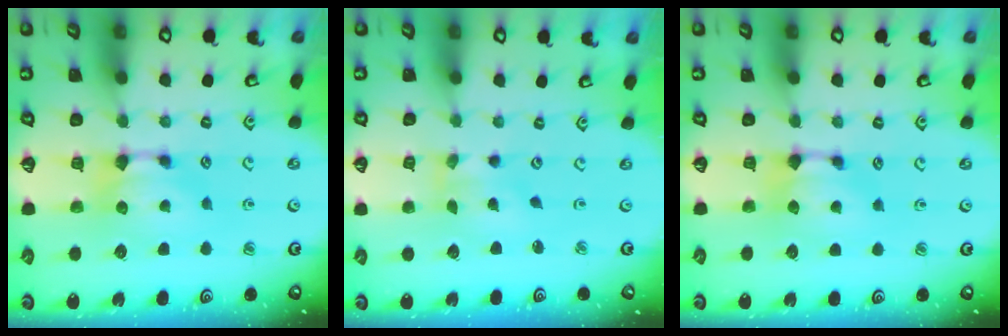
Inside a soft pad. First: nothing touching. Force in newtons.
{"total": 2.2, "press": 2.0, "slide": 1.0}
{"total": 1.1, "press": 0.4, "slide": 1.1}